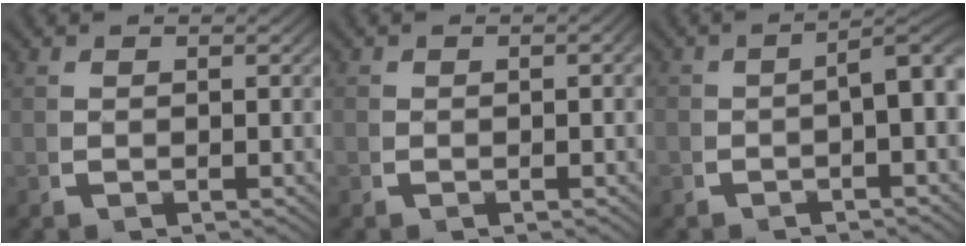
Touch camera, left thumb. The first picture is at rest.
{"total": 0.7, "force": [-0.3, 0.4, 0.4], "torque": [-0.007, -0.002, -0.007]}
{"total": 5.0, "force": [-0.7, 2.5, 4.3], "torque": [-0.054, 0.000, -0.011]}